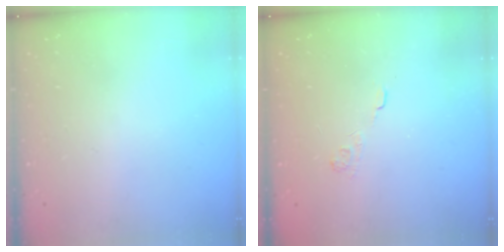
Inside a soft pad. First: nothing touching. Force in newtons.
{"total": 3.4, "press": 3.1, "slide": 1.6}